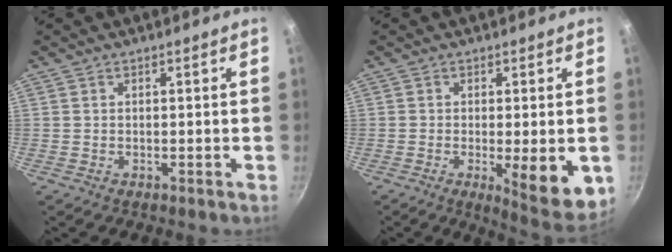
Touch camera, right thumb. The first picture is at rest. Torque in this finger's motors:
{"motor_torque": [0.53, 1.47, -0.02, 0.13, 0.06]}